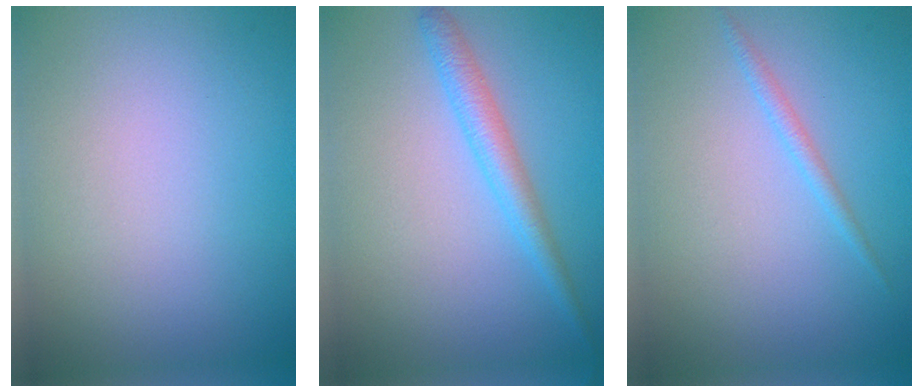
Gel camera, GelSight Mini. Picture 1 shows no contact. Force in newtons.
{"total": 2.6, "press": 2.6, "slide": 0.2}
{"total": 1.1, "press": 1.1, "slide": 0.1}